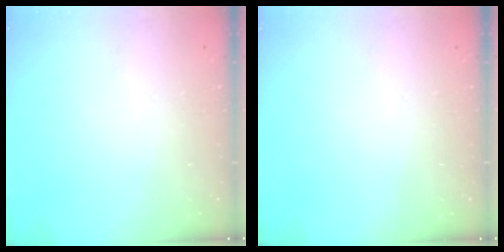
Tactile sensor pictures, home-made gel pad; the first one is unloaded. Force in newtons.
{"total": 0.0}